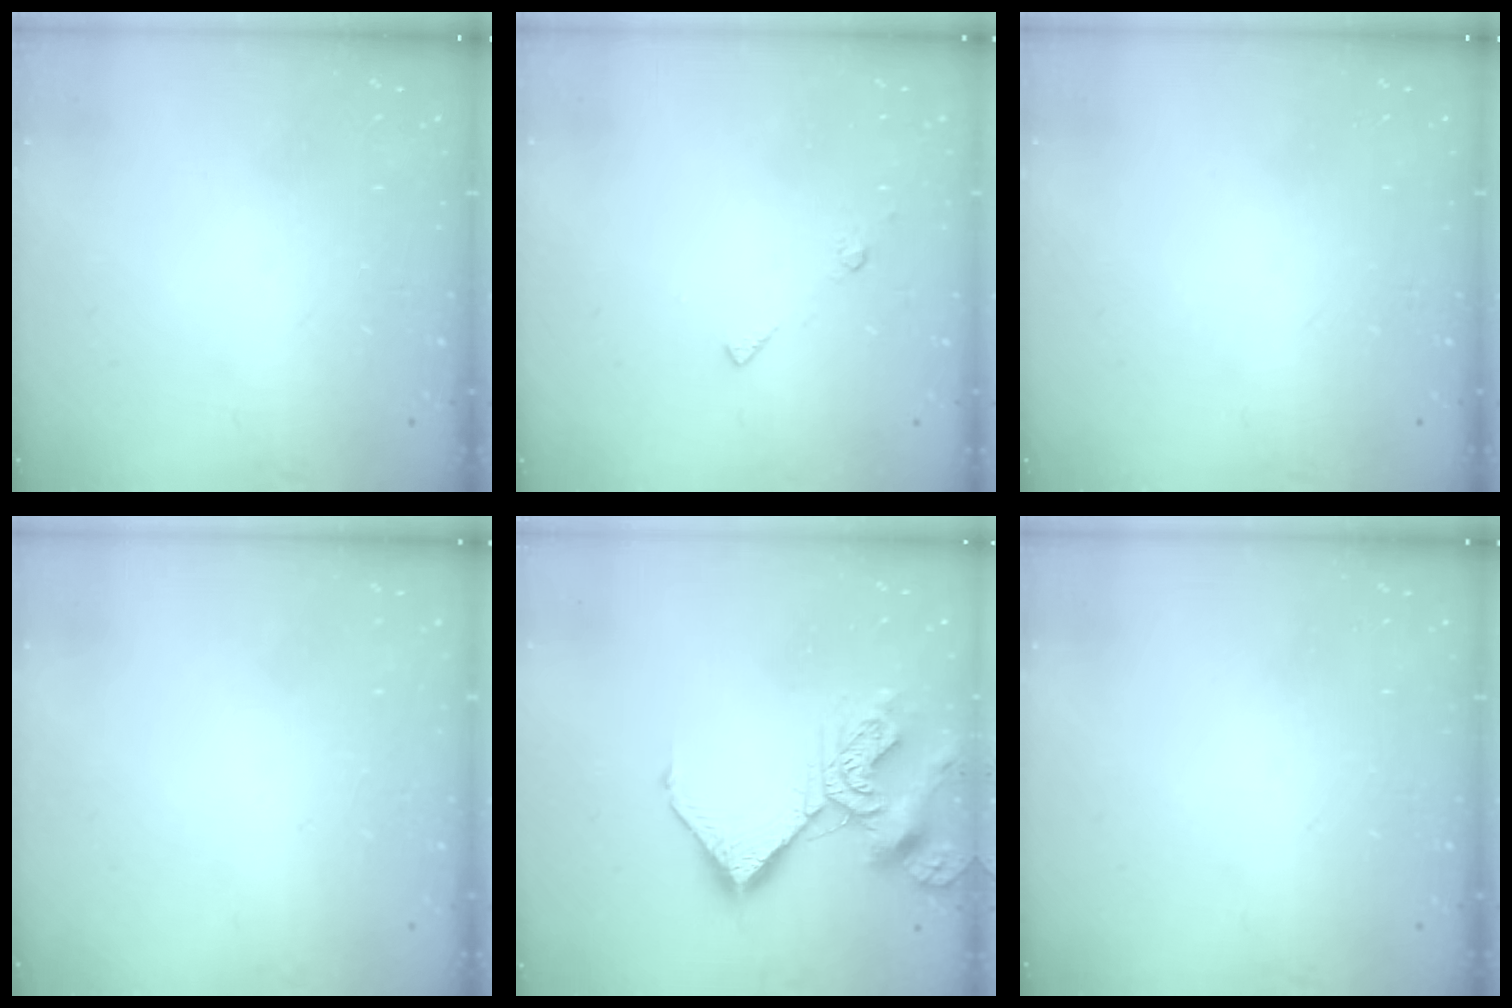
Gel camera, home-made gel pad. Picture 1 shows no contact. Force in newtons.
{"total": 5.4, "press": 5.3, "slide": 0.7}
{"total": 0.0}
{"total": 1.9, "press": 1.9, "slide": 0.1}
{"total": 13.0, "press": 12.9, "slide": 1.7}
{"total": 0.0}